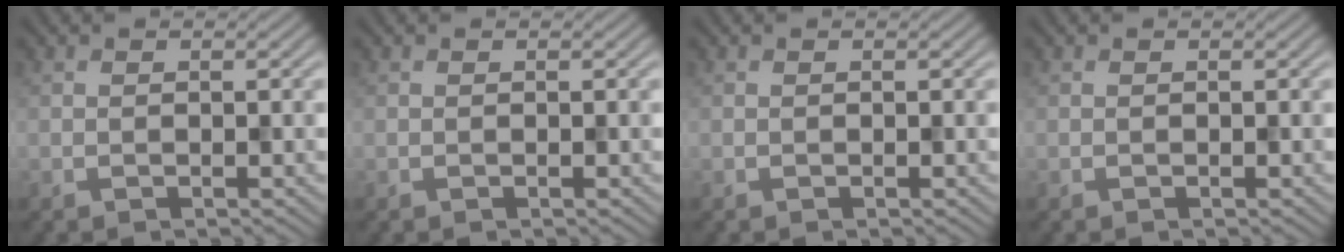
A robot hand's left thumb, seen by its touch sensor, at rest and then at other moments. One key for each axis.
{"total": 0.0}
{"total": 0.0}
{"total": 0.0}